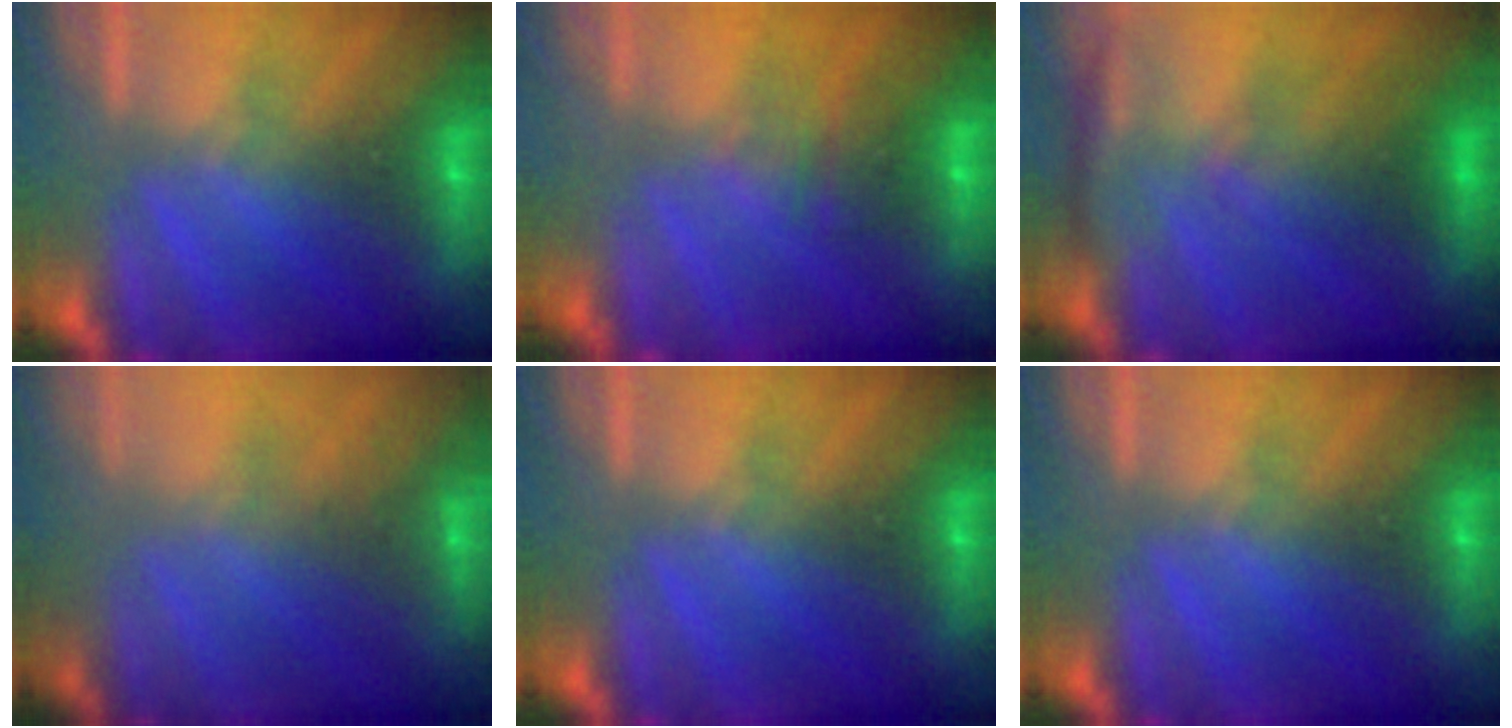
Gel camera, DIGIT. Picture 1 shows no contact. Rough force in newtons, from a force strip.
{"total": 2.3}
{"total": 2.7}
{"total": 7.7}
{"total": 0.0}
{"total": 0.0}